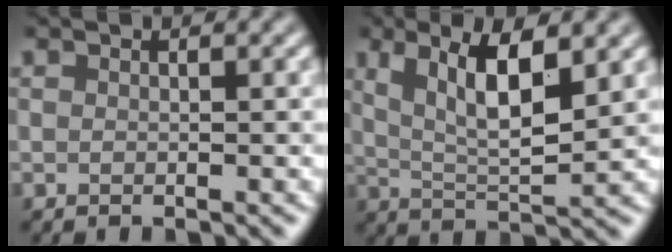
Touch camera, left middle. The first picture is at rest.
{"total": 6.5, "force": [2.3, 1.8, 5.8], "torque": [-0.103, -0.007, 0.044]}